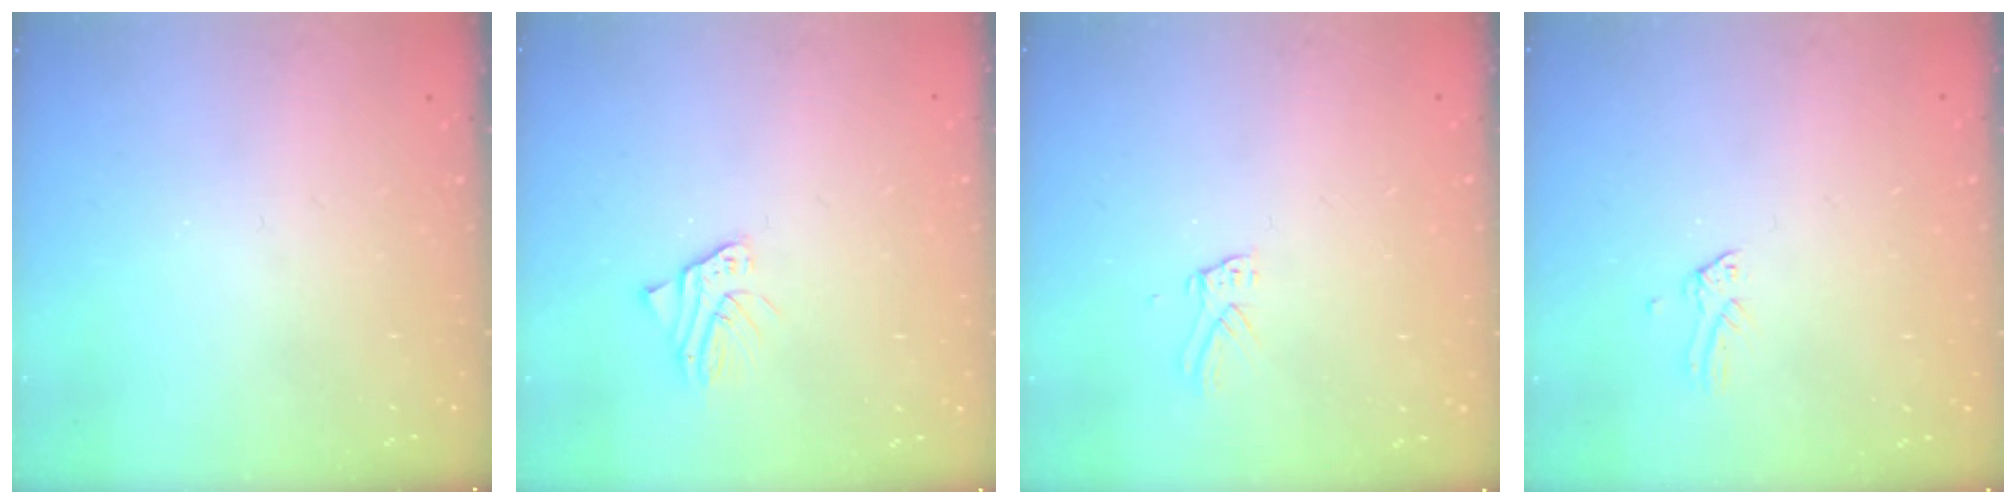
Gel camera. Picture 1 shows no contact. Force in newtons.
{"total": 2.8, "press": 2.8, "slide": 0.3}
{"total": 5.1, "press": 5.0, "slide": 0.4}
{"total": 0.0}